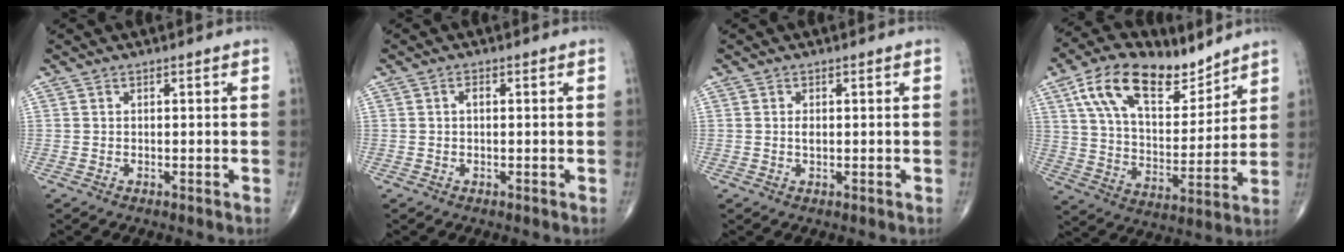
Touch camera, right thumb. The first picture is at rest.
{"total": 1.1, "force": [0.0, 0.6, 0.9], "torque": [-0.014, 0.002, -0.002]}
{"total": 1.2, "force": [0.0, 0.7, 1.0], "torque": [-0.018, -0.001, 0.000]}
{"total": 18.2, "force": [11.0, 9.1, 11.2], "torque": [-0.164, -0.044, 0.203]}